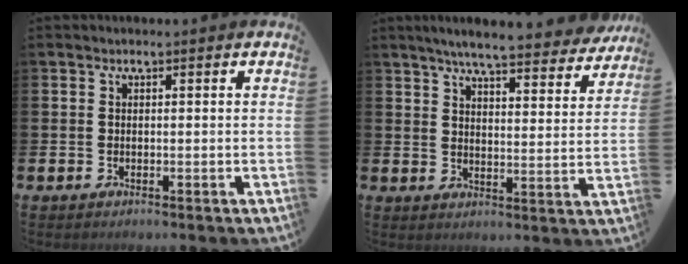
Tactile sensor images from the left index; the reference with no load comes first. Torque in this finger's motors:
{"motor_torque": [0.27, -0.62, 0.90, 0.21]}